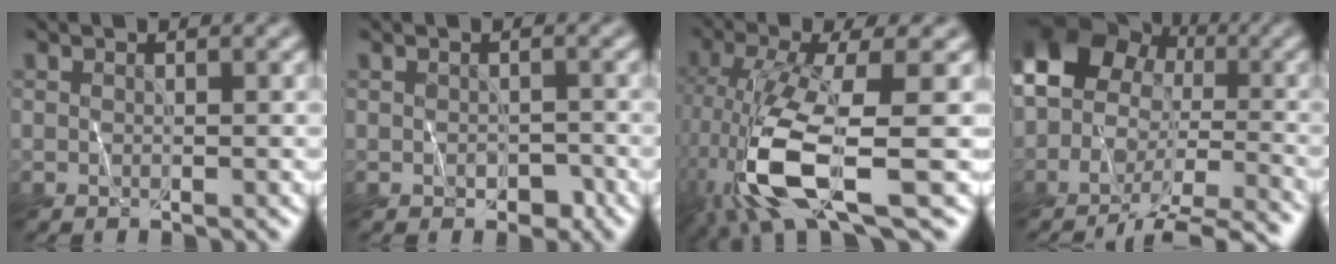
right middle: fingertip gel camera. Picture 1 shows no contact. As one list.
[{"total": 1.3, "force": [-0.5, 1.0, 0.7], "torque": [-0.010, -0.005, -0.006]}, {"total": 10.5, "force": [-3.7, 2.9, 9.4], "torque": [-0.212, -0.013, -0.069]}, {"total": 12.0, "force": [-4.5, 9.0, 6.5], "torque": [-0.099, -0.007, -0.065]}]